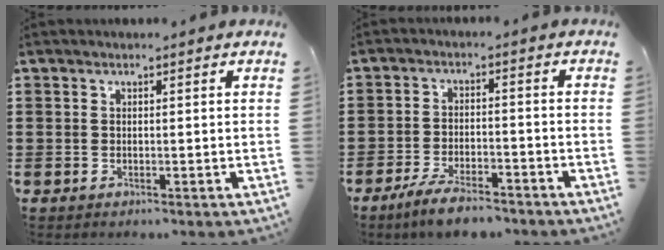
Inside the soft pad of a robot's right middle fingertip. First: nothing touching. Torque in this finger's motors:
{"motor_torque": [1.73, -0.40, 0.64, 0.21]}